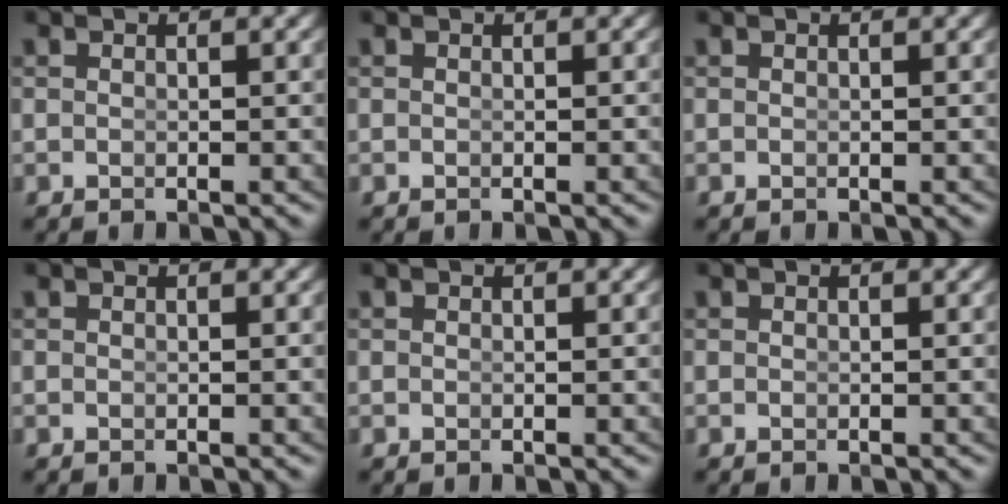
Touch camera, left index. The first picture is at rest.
{"total": 0.0}
{"total": 0.0}
{"total": 0.0}
{"total": 0.0}
{"total": 0.0}